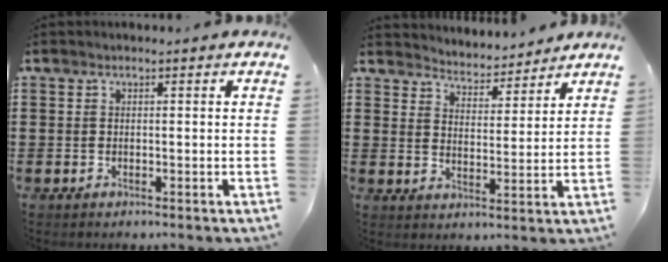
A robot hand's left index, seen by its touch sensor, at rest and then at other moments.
{"total": 3.9, "force": [3.9, 0.2, -0.5], "torque": [-0.011, -0.027, 0.066]}